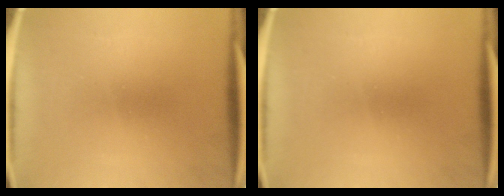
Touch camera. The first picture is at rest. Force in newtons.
{"total": 0.0}